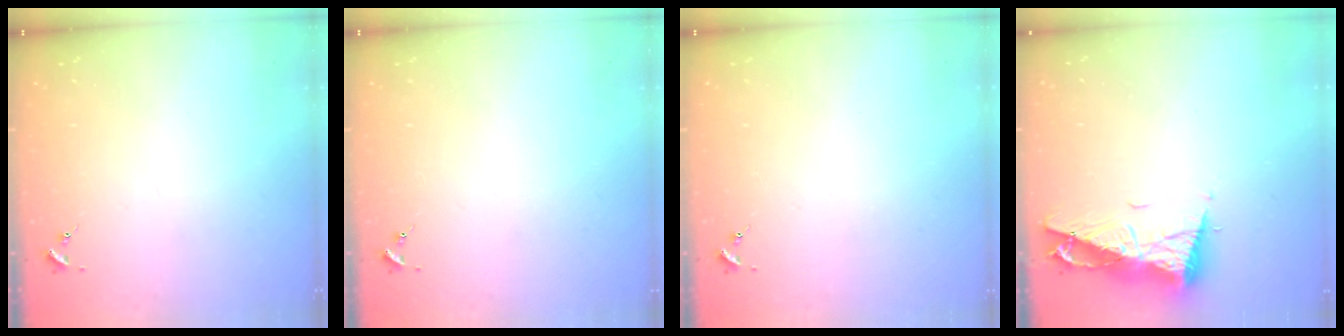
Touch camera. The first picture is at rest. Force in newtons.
{"total": 0.0}
{"total": 0.0}
{"total": 10.4, "press": 10.3, "slide": 1.4}